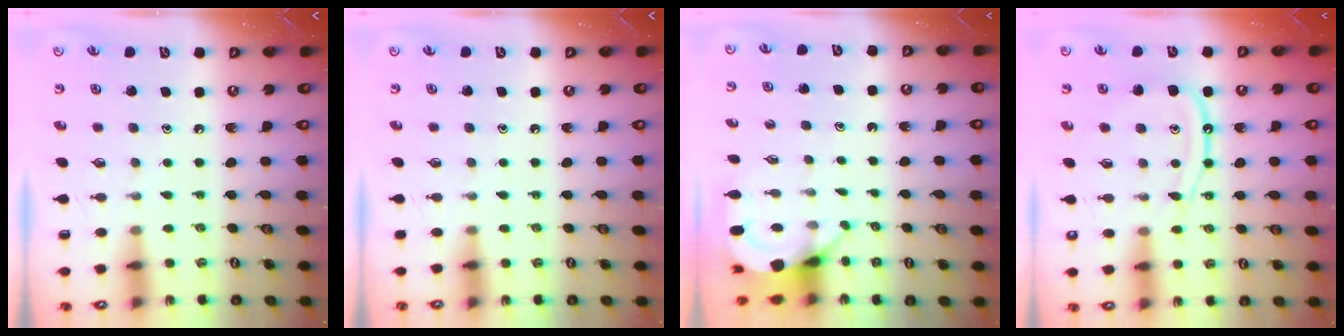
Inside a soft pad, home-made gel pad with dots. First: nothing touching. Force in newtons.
{"total": 2.2, "press": 2.2, "slide": 0.3}
{"total": 3.7, "press": 3.7, "slide": 0.3}
{"total": 11.0, "press": 11.0, "slide": 0.7}